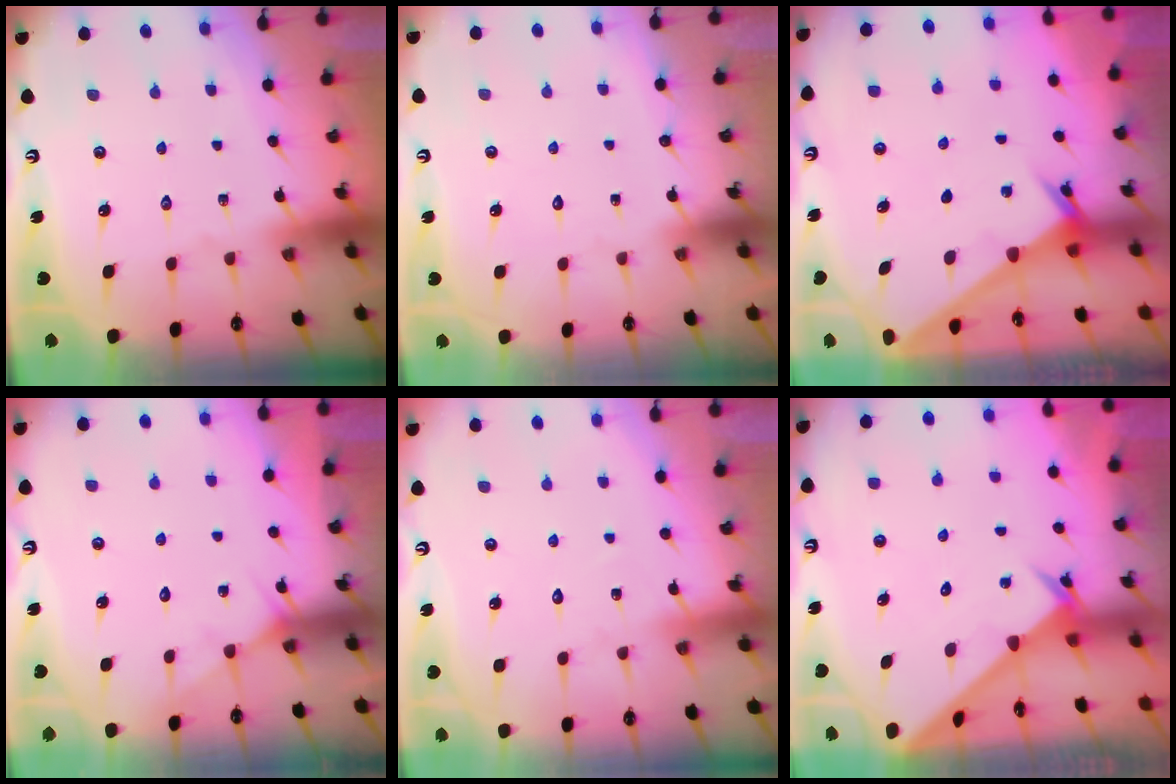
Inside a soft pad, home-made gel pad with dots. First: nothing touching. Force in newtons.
{"total": 1.5, "press": 1.5, "slide": 0.0}
{"total": 2.4, "press": 2.4, "slide": 0.2}
{"total": 4.4, "press": 4.4, "slide": 0.3}
{"total": 4.5, "press": 4.4, "slide": 0.5}
{"total": 2.6, "press": 2.6, "slide": 0.2}